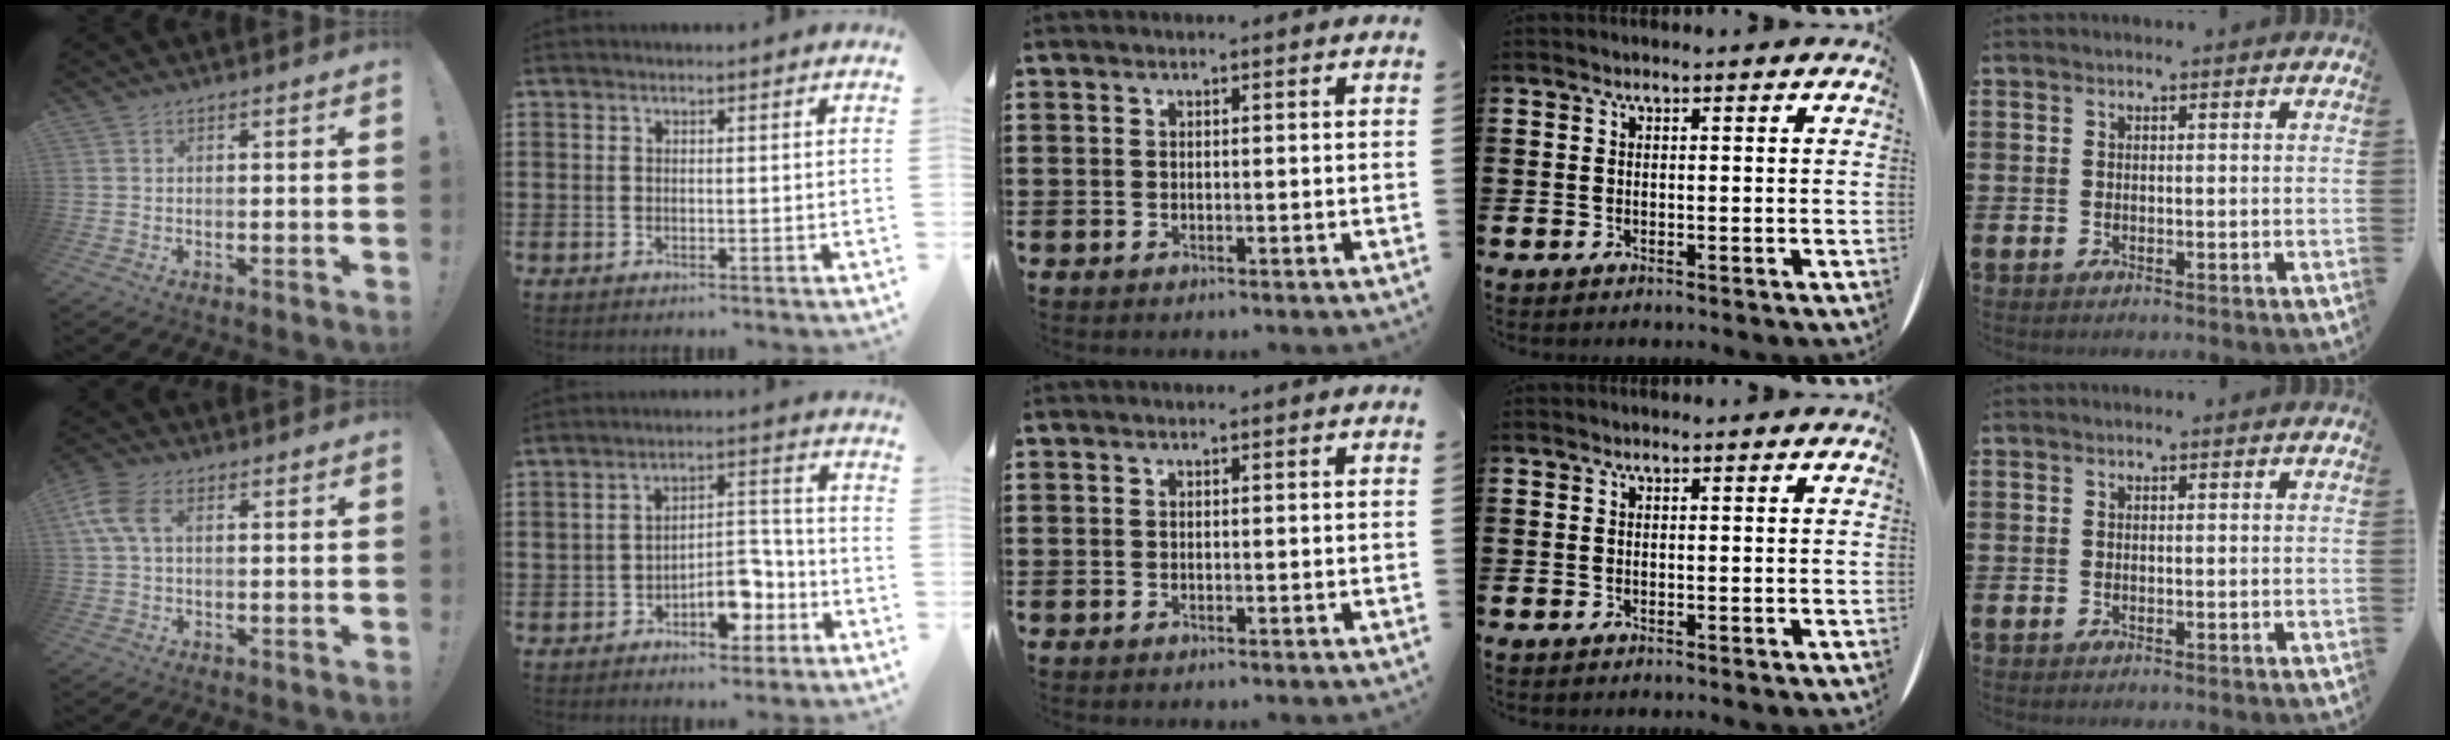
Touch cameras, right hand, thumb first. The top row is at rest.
{"thumb": {"total": 8.2, "force": [2.0, 4.9, 6.2], "torque": [-0.144, 0.008, 0.037]}, "index": {"total": 7.4, "force": [-4.1, 3.9, 4.8], "torque": [-0.066, 0.019, -0.071]}}